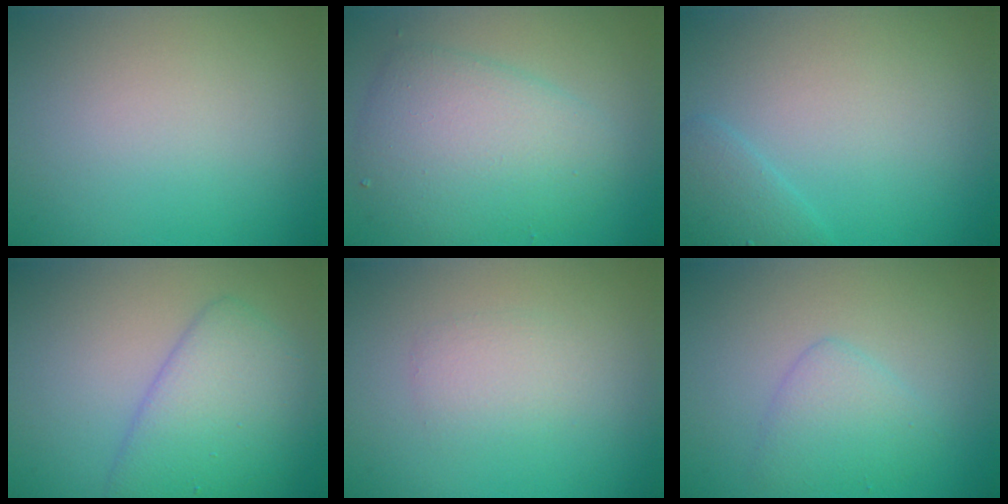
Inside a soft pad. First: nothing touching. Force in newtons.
{"total": 5.8, "press": 5.8, "slide": 0.0}
{"total": 1.6, "press": 1.6, "slide": 0.1}
{"total": 5.3, "press": 5.3, "slide": 0.1}
{"total": 1.6, "press": 1.6, "slide": 0.0}
{"total": 2.5, "press": 2.5, "slide": 0.1}